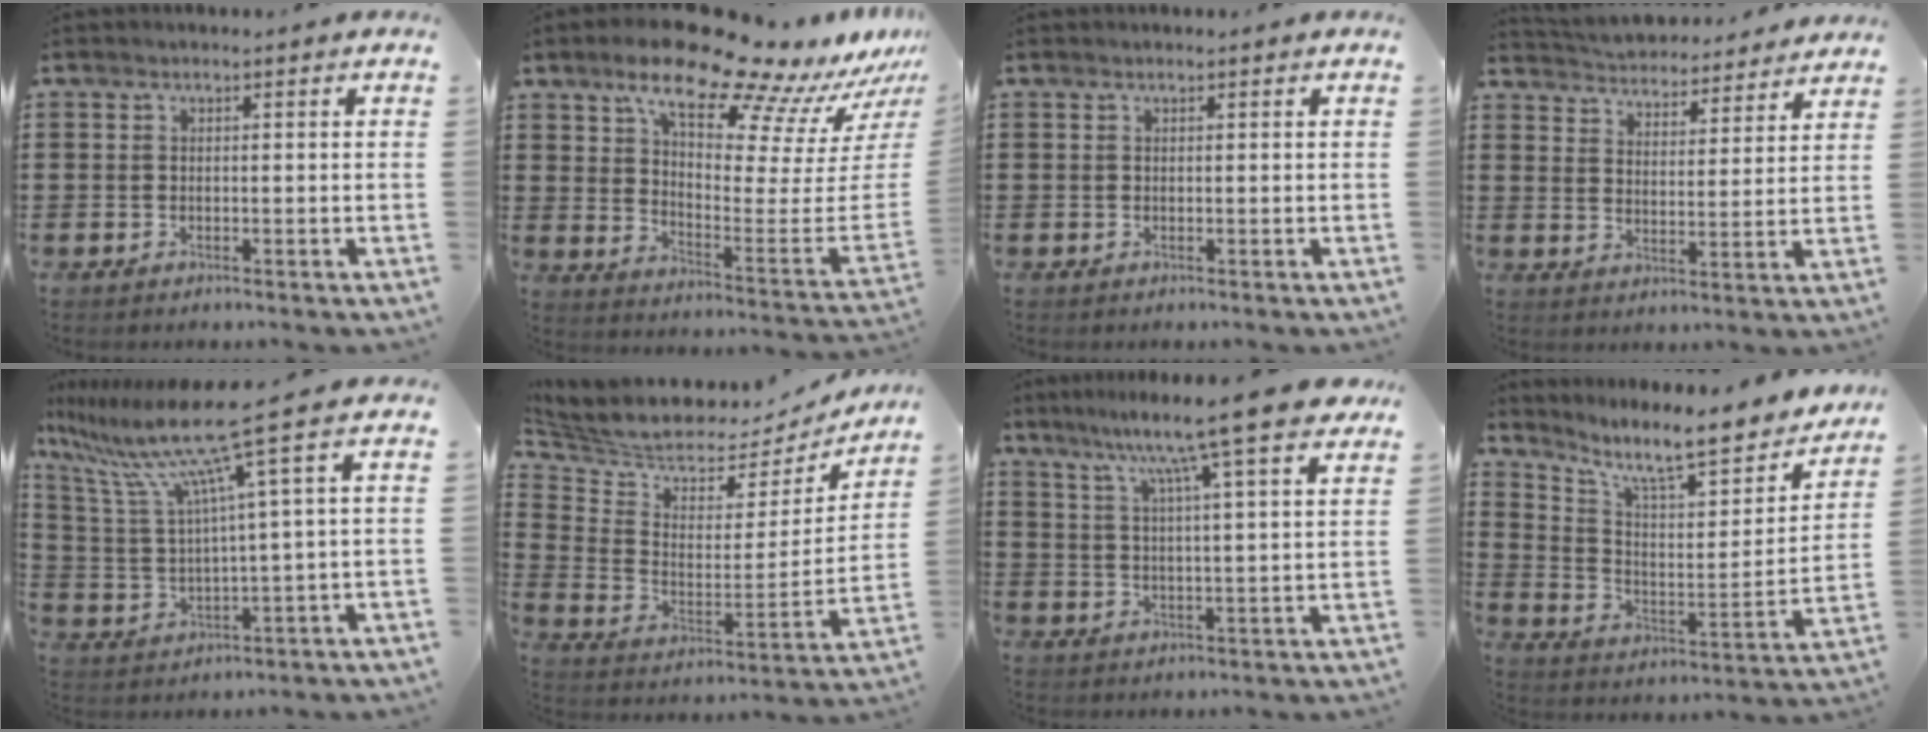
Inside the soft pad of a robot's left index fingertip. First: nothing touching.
{"total": 15.3, "force": [12.5, 3.9, 8.0], "torque": [-0.139, -0.099, 0.205]}
{"total": 0.0}
{"total": 4.0, "force": [4.0, 0.2, -0.4], "torque": [-0.019, -0.035, 0.064]}
{"total": 11.6, "force": [7.2, -0.7, 9.0], "torque": [-0.216, -0.041, 0.107]}
{"total": 5.0, "force": [4.8, 1.6, 0.4], "torque": [-0.044, -0.051, 0.080]}
{"total": 10.1, "force": [8.1, -0.6, 6.0], "torque": [-0.128, -0.043, 0.129]}
{"total": 9.6, "force": [7.8, 1.4, 5.4], "torque": [-0.115, -0.063, 0.122]}